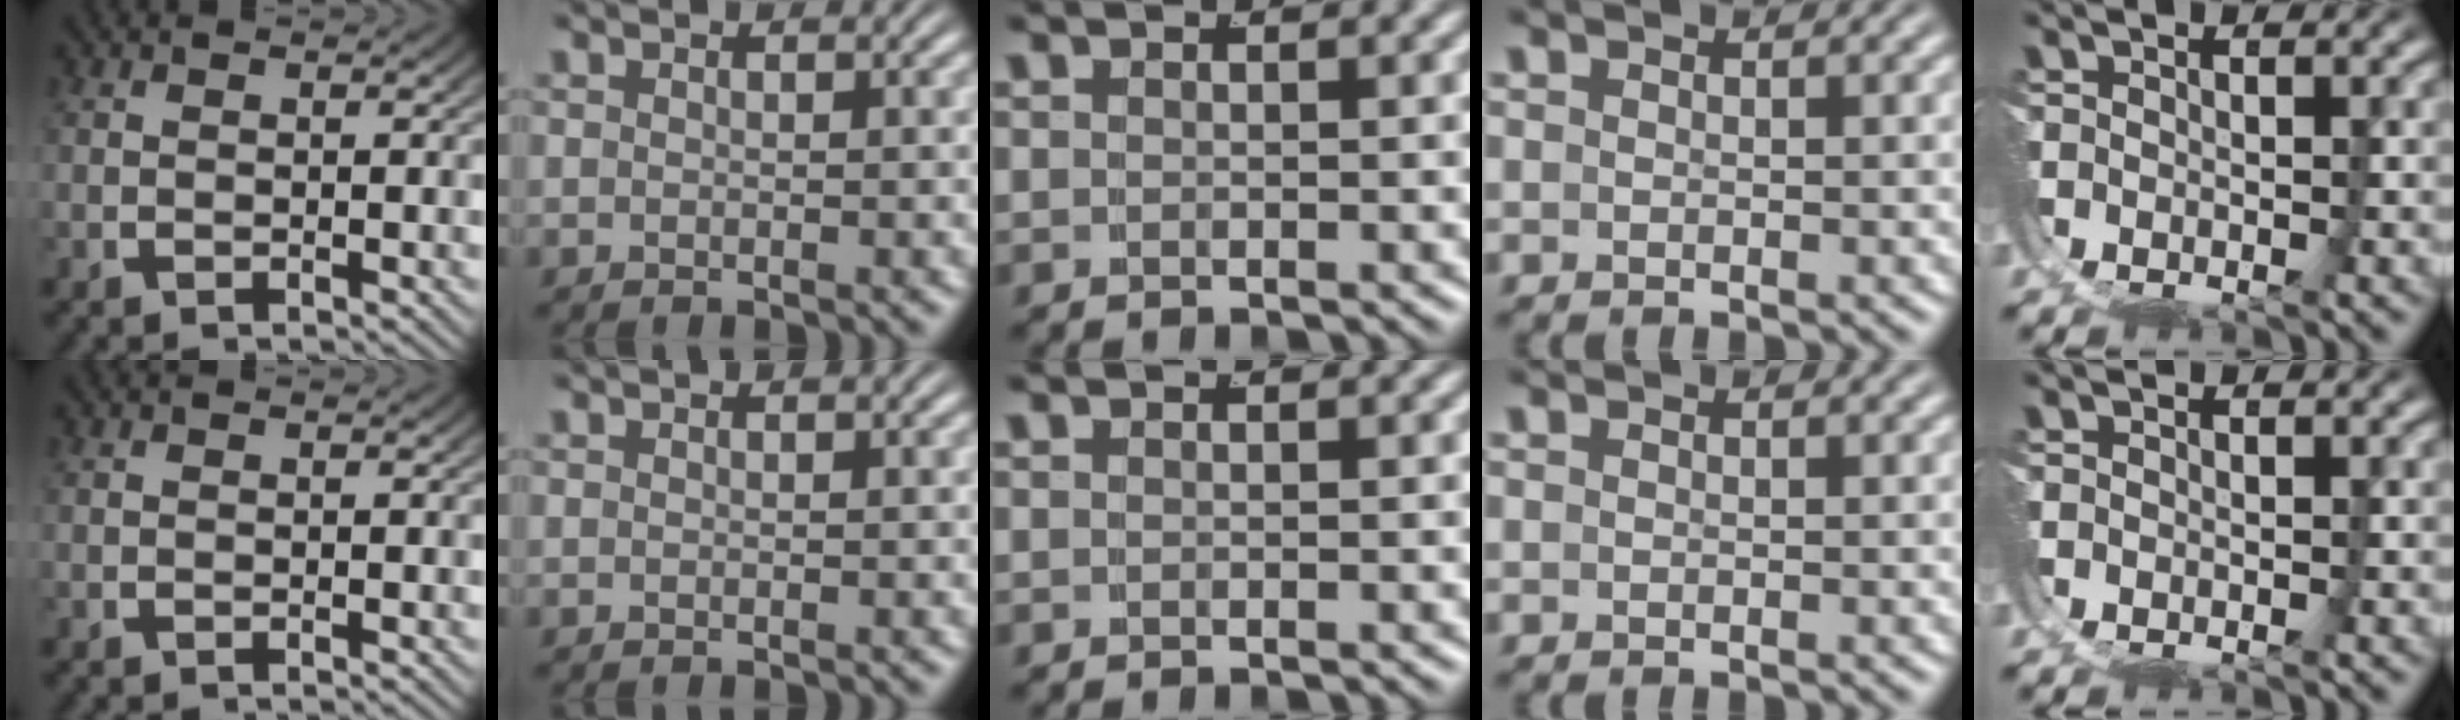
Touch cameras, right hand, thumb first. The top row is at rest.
{}